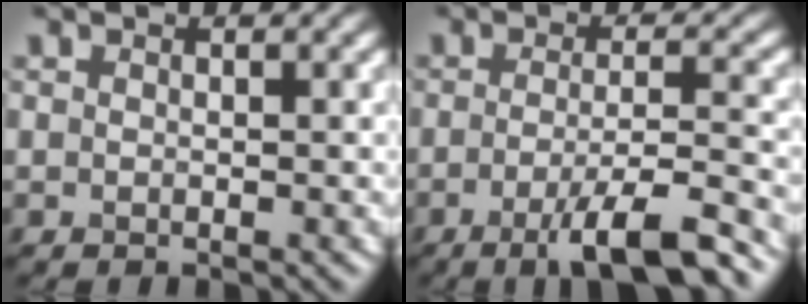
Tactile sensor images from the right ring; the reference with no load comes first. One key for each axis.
{"total": 6.7, "fx": -3.5, "fy": 1.2, "fz": 5.6, "tx": -0.088, "ty": -0.001, "tz": -0.059}